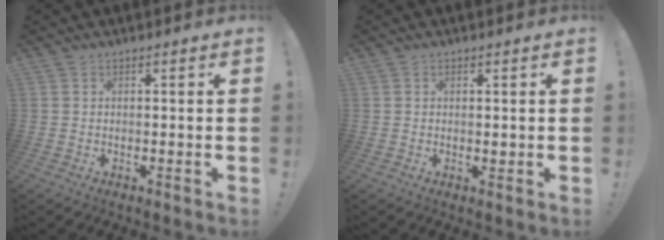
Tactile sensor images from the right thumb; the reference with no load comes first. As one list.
[{"total": 0.6, "force": [0.2, 0.5, 0.3], "torque": [0.011, -0.005, 0.000]}]